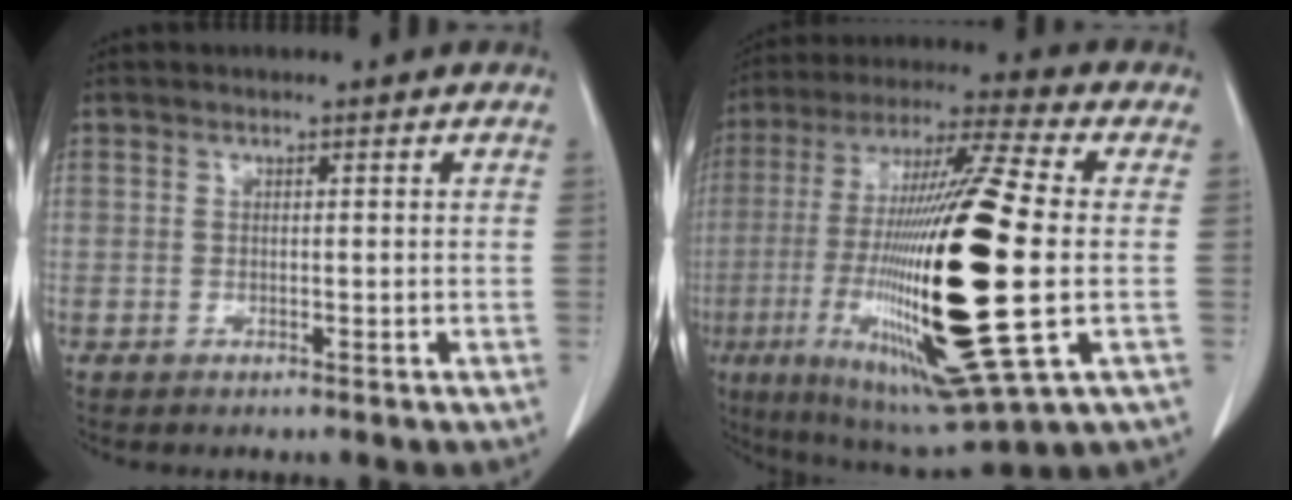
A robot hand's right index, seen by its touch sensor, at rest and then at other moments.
{"total": 28.2, "force": [-4.1, 2.9, 27.7], "torque": [-0.565, -0.036, -0.074]}